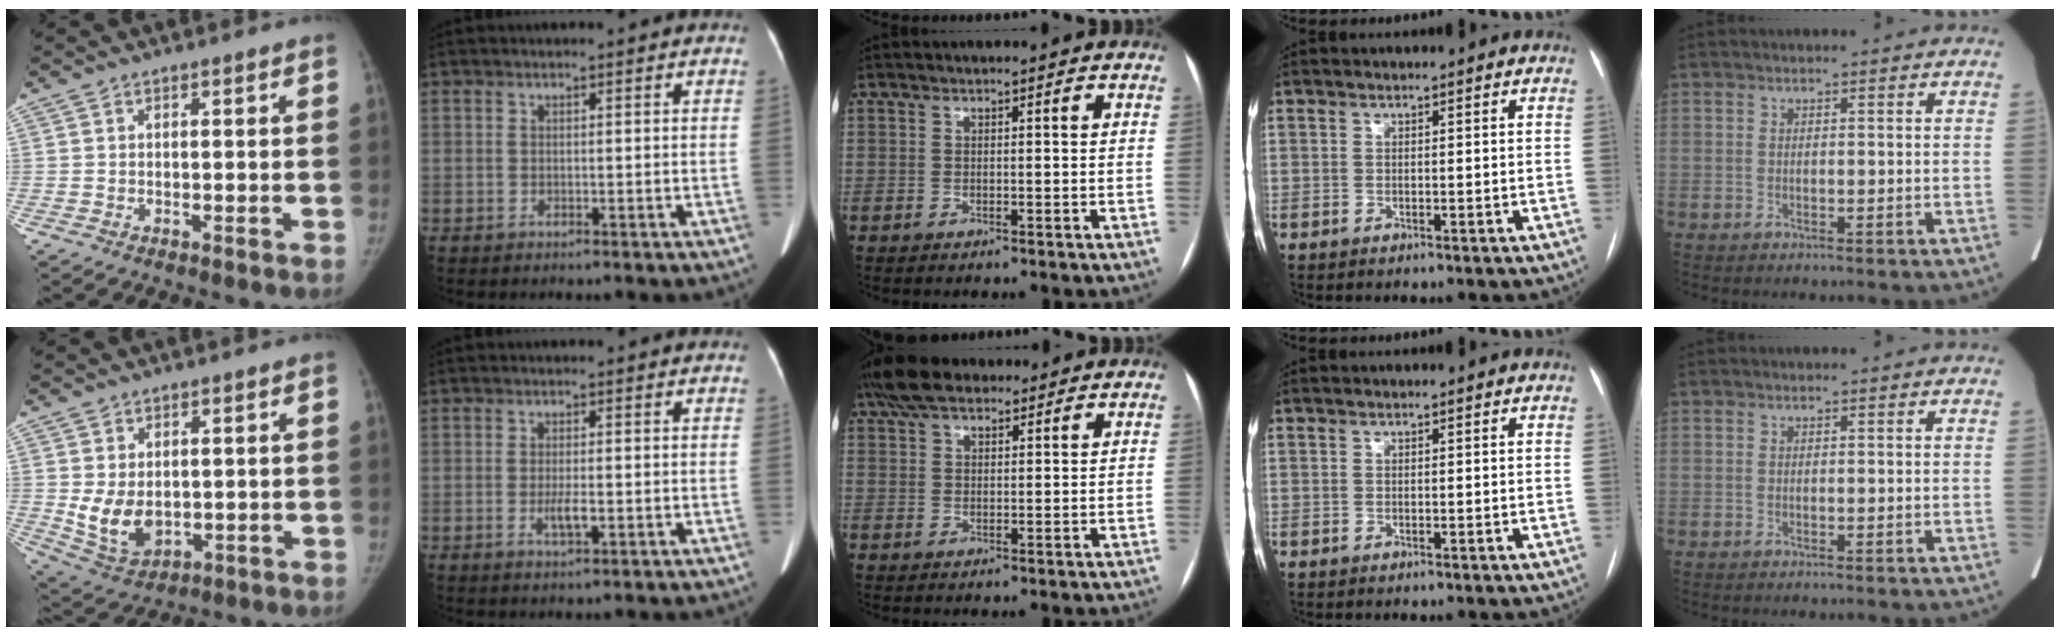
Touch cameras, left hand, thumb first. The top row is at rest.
{"thumb": {"total": 8.2, "force": [0.1, 5.8, 5.7], "torque": [-0.086, -0.017, 0.024]}, "index": {"total": 2.7, "force": [-0.8, 0.6, 2.5], "torque": [-0.050, -0.001, -0.011]}, "middle": {"total": 7.4, "force": [5.6, 3.0, 3.7], "torque": [-0.073, 0.034, 0.103]}}